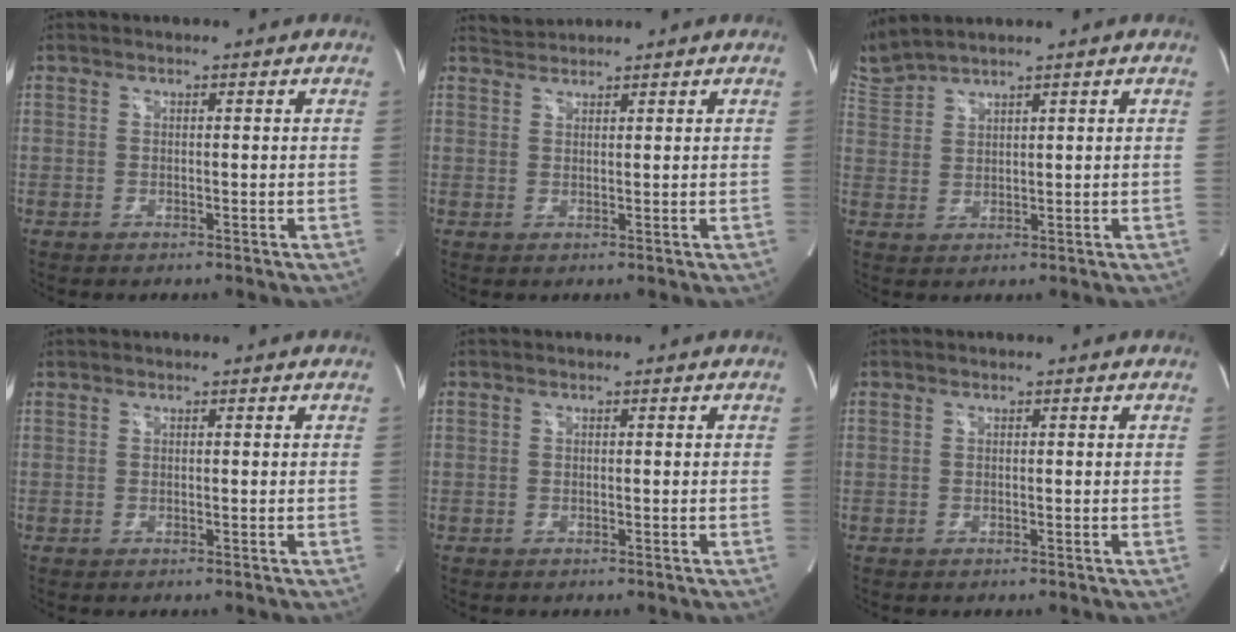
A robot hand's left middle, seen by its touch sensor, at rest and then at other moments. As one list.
[{"total": 1.9, "force": [1.8, -0.3, -0.6], "torque": [-0.005, 0.008, 0.043]}, {"total": 5.2, "force": [5.0, -0.7, 1.3], "torque": [-0.051, 0.016, 0.113]}, {"total": 0.0}, {"total": 0.0}, {"total": 0.0}]